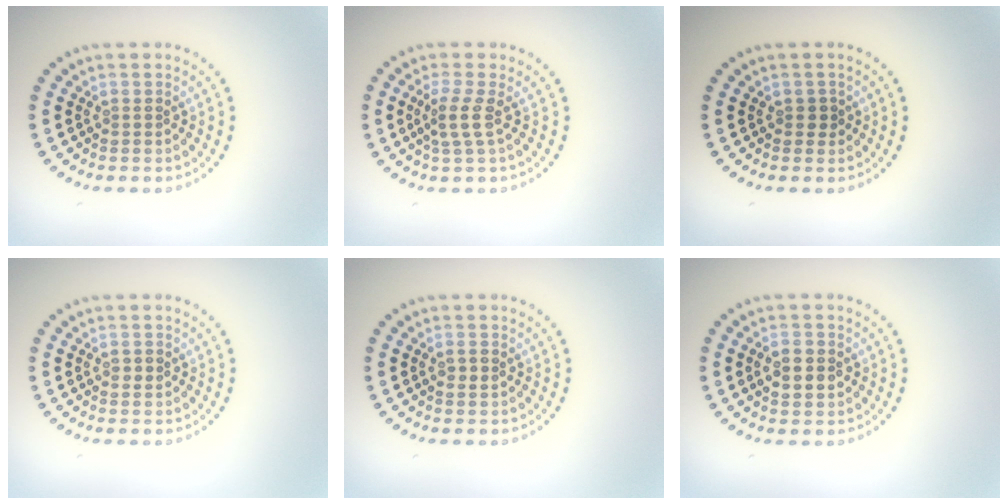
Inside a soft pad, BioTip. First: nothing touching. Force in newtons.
{"total": 2.1, "press": 1.6, "slide": 1.4}
{"total": 0.8, "press": 0.7, "slide": 0.3}
{"total": 0.9, "press": 0.9, "slide": 0.2}
{"total": 1.2, "press": 1.1, "slide": 0.1}
{"total": 2.7, "press": 2.7, "slide": 0.1}